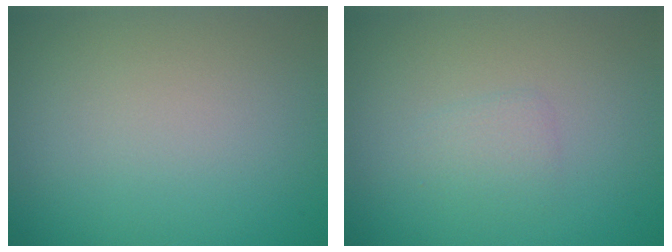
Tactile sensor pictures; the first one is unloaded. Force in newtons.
{"total": 1.2, "press": 1.2, "slide": 0.1}